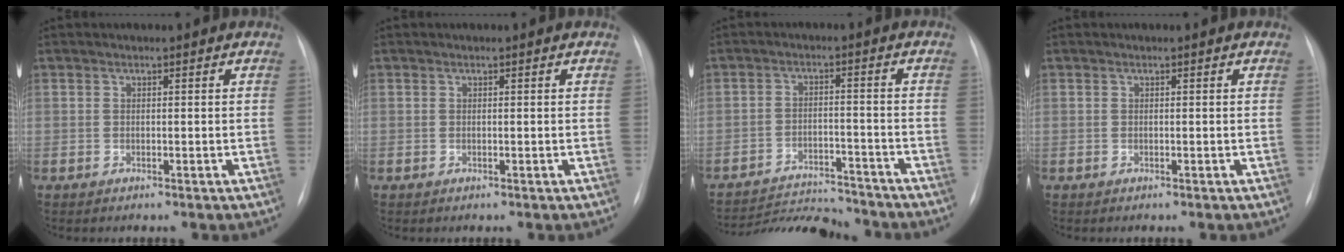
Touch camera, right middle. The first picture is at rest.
{"total": 0.0}
{"total": 11.5, "force": [-11.3, 1.0, 1.9], "torque": [-0.031, -0.004, -0.176]}
{"total": 0.0}